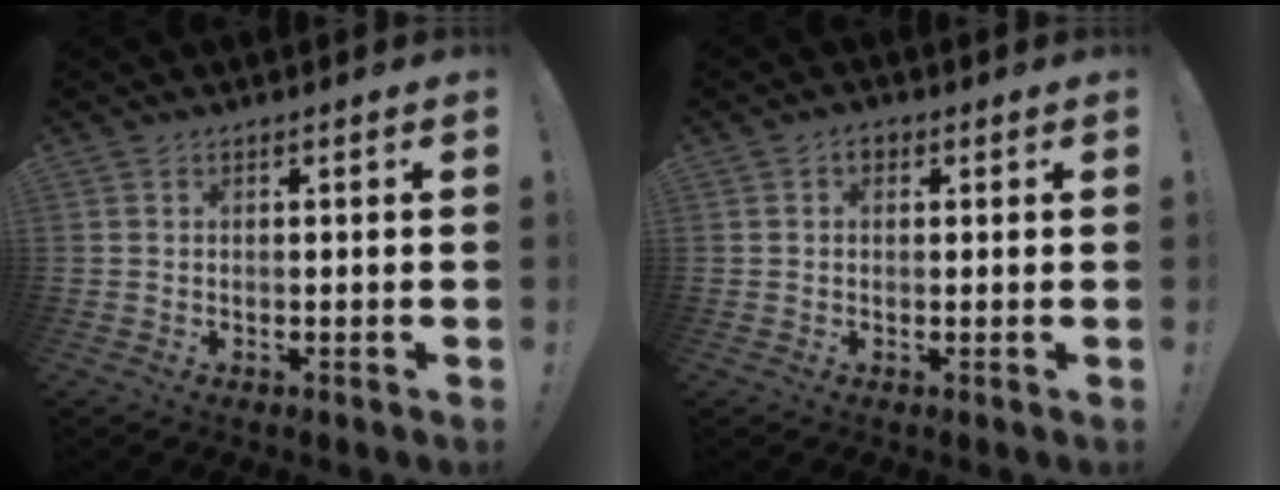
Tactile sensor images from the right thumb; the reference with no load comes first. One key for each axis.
{"total": 2.2, "fx": 0.7, "fy": 1.4, "fz": 1.6, "tx": -0.026, "ty": 0.003, "tz": 0.012}